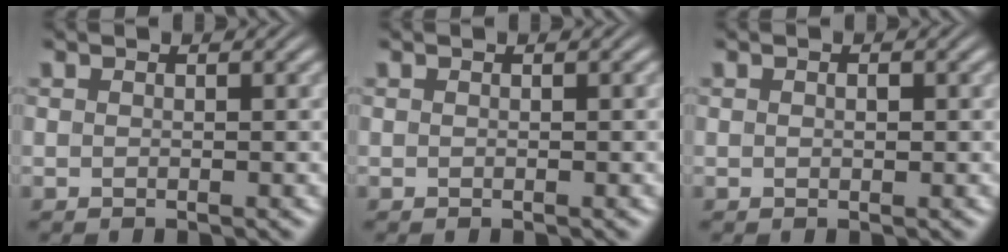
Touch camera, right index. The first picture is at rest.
{"total": 0.0}
{"total": 0.8, "force": [0.1, 0.5, 0.6], "torque": [-0.013, -0.007, 0.005]}